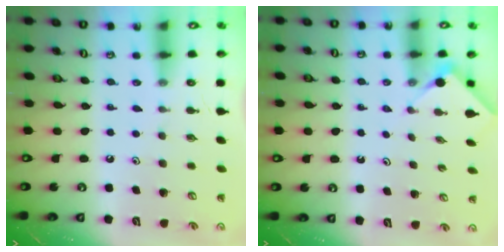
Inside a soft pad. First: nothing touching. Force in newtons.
{"total": 3.0, "press": 3.0, "slide": 0.4}